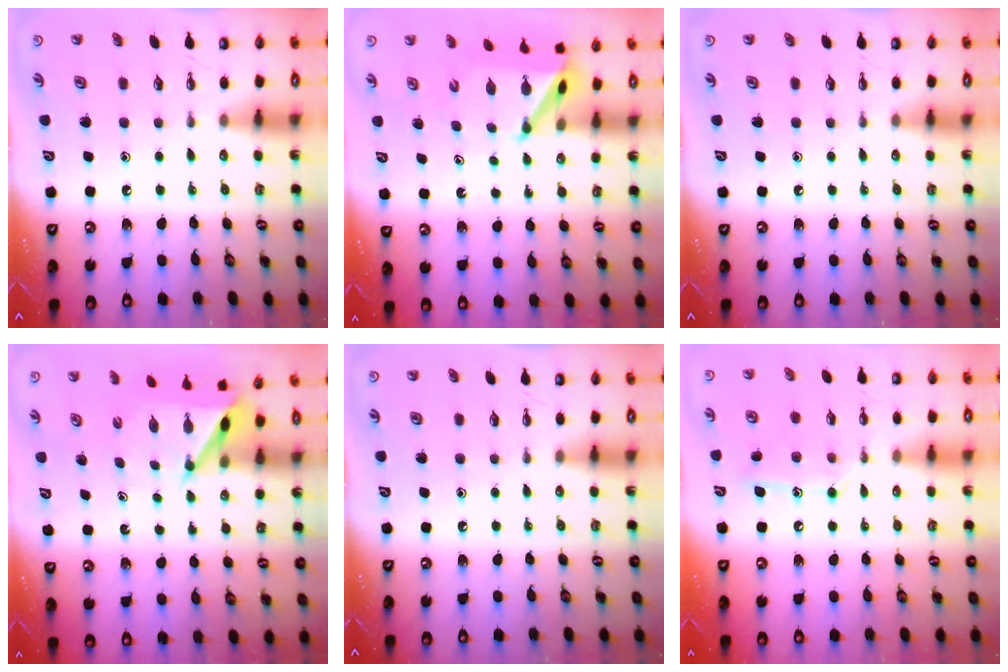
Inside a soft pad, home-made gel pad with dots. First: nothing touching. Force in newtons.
{"total": 6.6, "press": 6.5, "slide": 0.6}
{"total": 0.0}
{"total": 5.8, "press": 5.7, "slide": 0.6}
{"total": 0.0}
{"total": 10.5, "press": 10.4, "slide": 0.8}